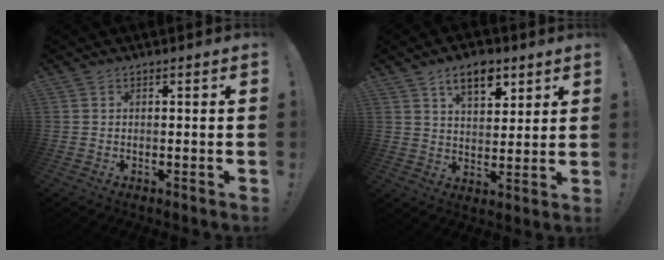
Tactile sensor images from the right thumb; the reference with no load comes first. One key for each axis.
{"total": 9.8, "fx": 5.8, "fy": 5.1, "fz": 6.0, "tx": -0.084, "ty": -0.027, "tz": 0.103}